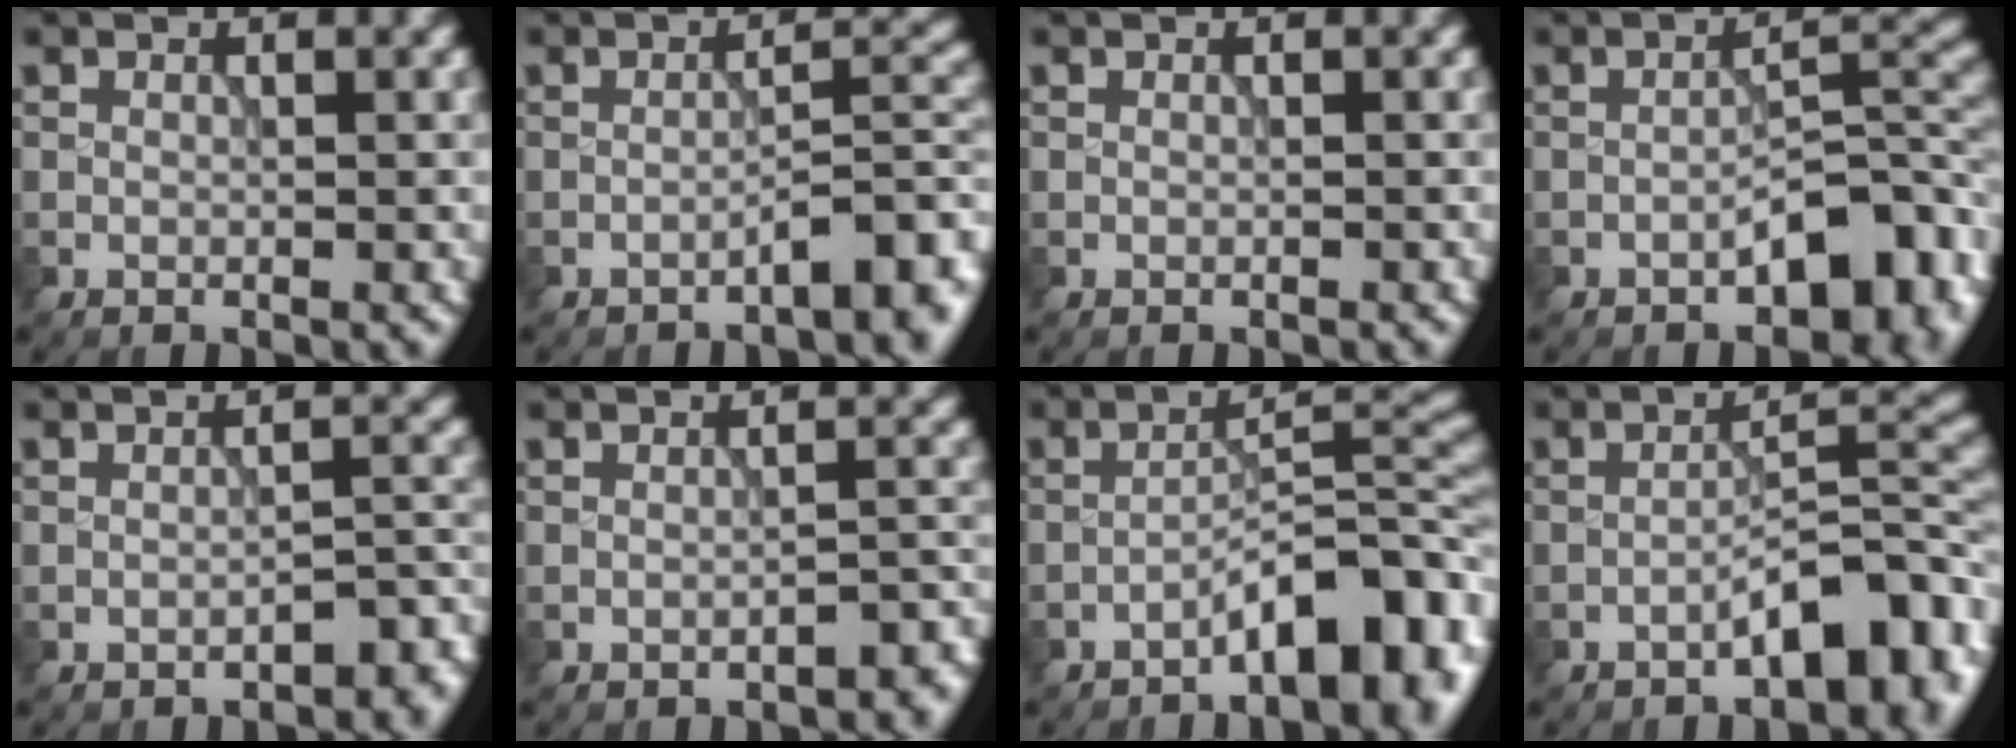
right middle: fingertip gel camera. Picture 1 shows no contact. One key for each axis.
{"total": 4.6, "fx": -2.7, "fy": 1.0, "fz": 3.6, "tx": -0.048, "ty": 0.013, "tz": -0.041}
{"total": 0.0}
{"total": 6.1, "fx": -3.0, "fy": 2.3, "fz": 4.8, "tx": -0.061, "ty": 0.017, "tz": -0.048}
{"total": 3.0, "fx": -2.3, "fy": 1.0, "fz": 1.8, "tx": -0.022, "ty": 0.006, "tz": -0.032}
{"total": 2.3, "fx": -1.9, "fy": 0.6, "fz": 1.3, "tx": -0.014, "ty": 0.007, "tz": -0.027}
{"total": 7.4, "fx": -4.3, "fy": 2.2, "fz": 5.6, "tx": -0.074, "ty": 0.020, "tz": -0.072}
{"total": 6.5, "fx": -3.5, "fy": 1.9, "fz": 5.1, "tx": -0.069, "ty": 0.019, "tz": -0.056}